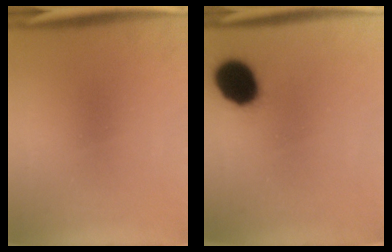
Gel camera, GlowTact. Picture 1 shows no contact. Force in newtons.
{"total": 13.0}